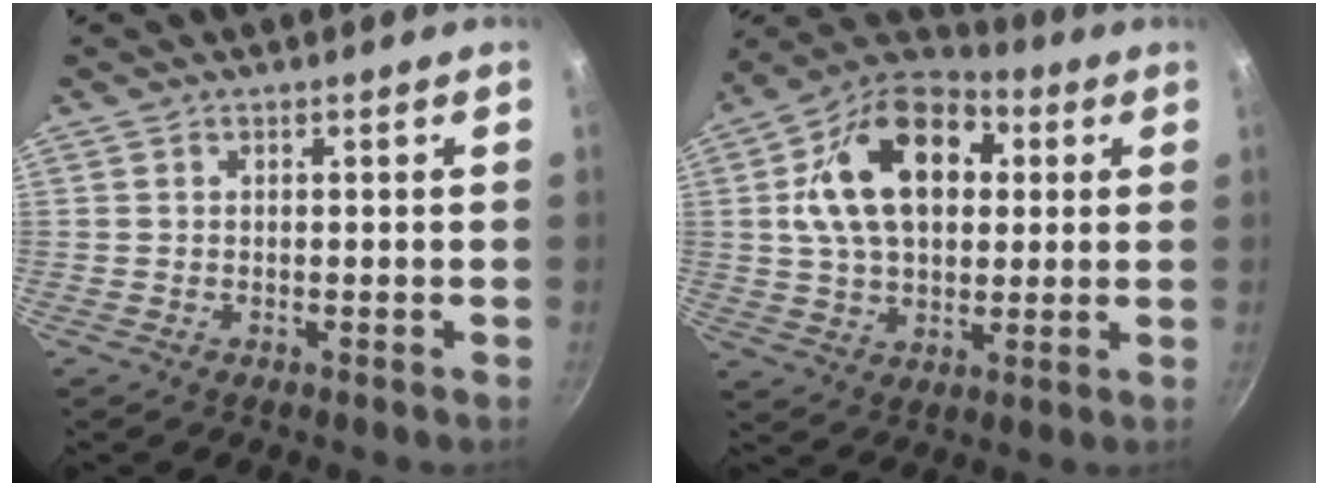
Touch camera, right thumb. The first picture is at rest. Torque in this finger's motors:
{"motor_torque": [0.79, 4.17, 1.96, 0.09, 0.60]}